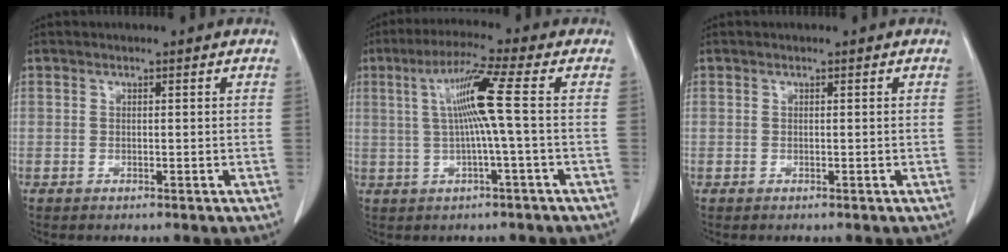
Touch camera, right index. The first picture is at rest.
{"total": 7.8, "force": [0.8, -1.5, 7.6], "torque": [-0.143, 0.014, 0.021]}
{"total": 0.0}